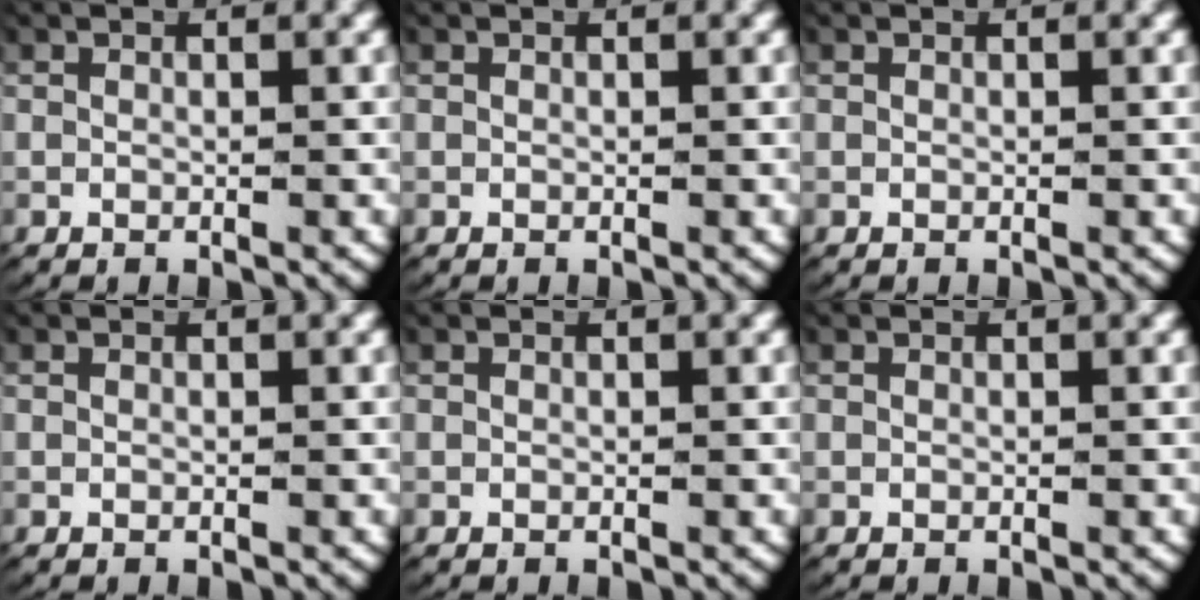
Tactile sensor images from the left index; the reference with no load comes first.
{"total": 0.0}
{"total": 0.0}
{"total": 0.0}
{"total": 0.0}
{"total": 0.0}